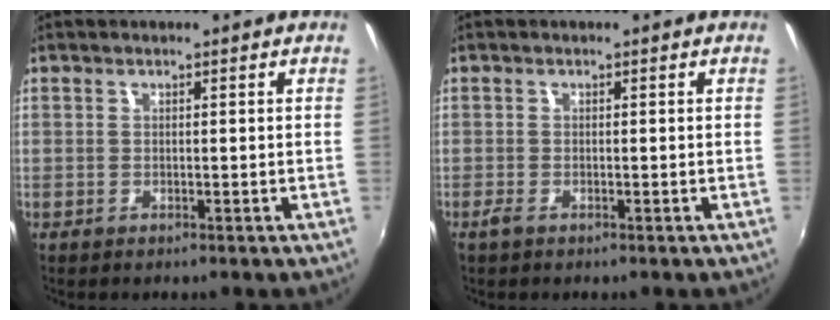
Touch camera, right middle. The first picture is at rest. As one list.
[{"total": 1.3, "force": [-0.9, 0.4, 0.8], "torque": [-0.018, -0.005, -0.018]}]